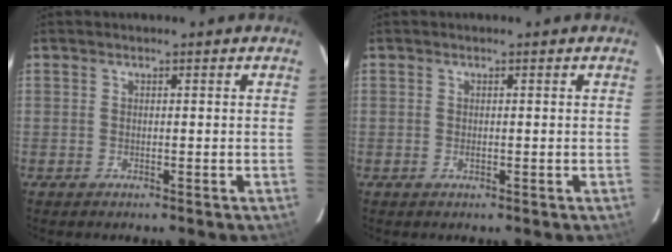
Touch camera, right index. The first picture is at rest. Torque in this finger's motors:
{"motor_torque": [-0.01, 0.00, 0.04, 0.00]}